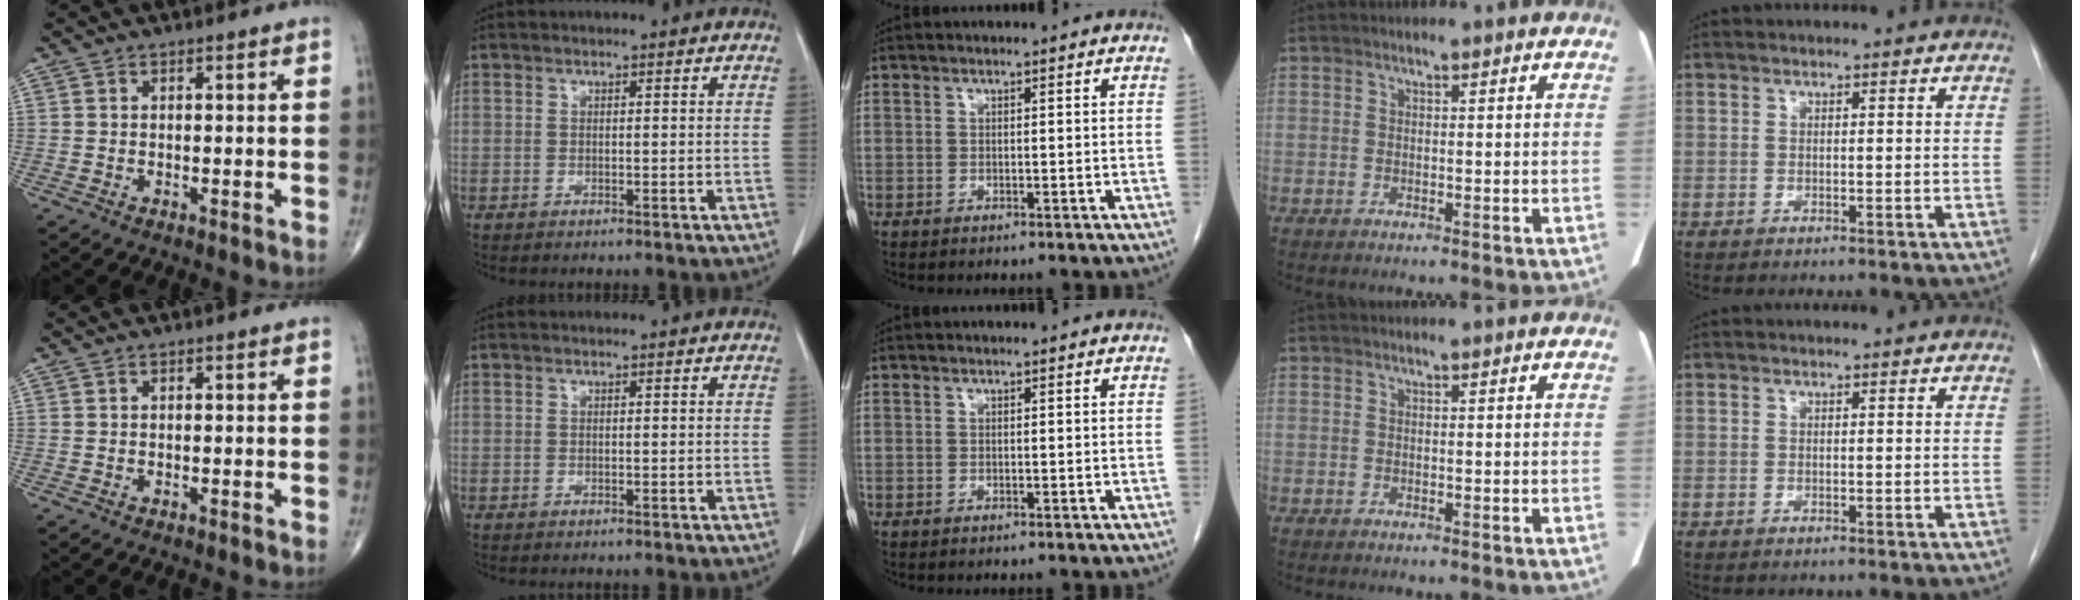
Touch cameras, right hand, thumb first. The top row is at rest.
{}